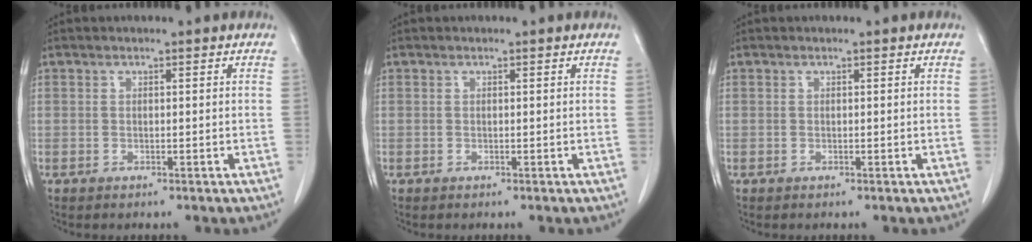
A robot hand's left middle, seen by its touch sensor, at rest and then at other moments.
{"total": 0.0}
{"total": 0.0}